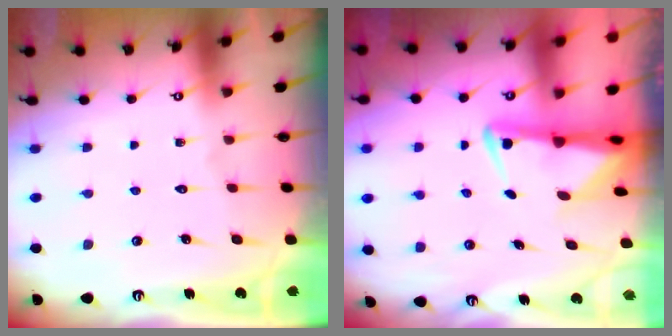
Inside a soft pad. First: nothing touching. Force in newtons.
{"total": 3.9, "press": 3.8, "slide": 1.0}